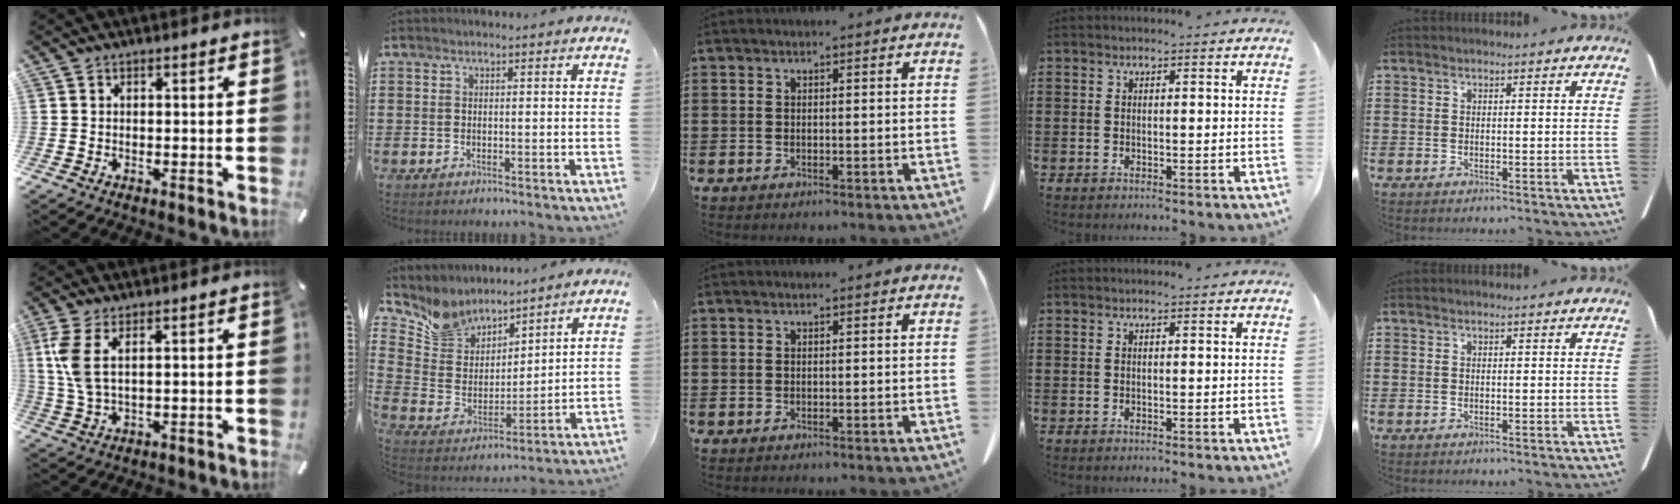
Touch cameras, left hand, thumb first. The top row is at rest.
{"thumb": {"total": 7.0, "force": [2.1, 2.6, 6.2], "torque": [-0.150, -0.009, 0.033]}, "index": {"total": 7.1, "force": [6.3, 3.3, -0.4], "torque": [-0.043, -0.046, 0.116]}}